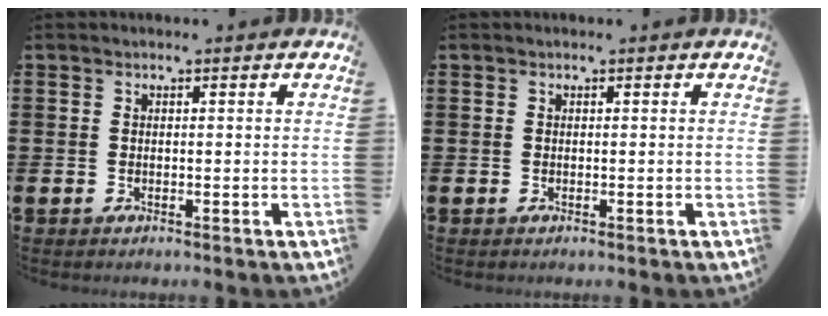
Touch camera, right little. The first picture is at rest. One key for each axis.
{"total": 0.0}